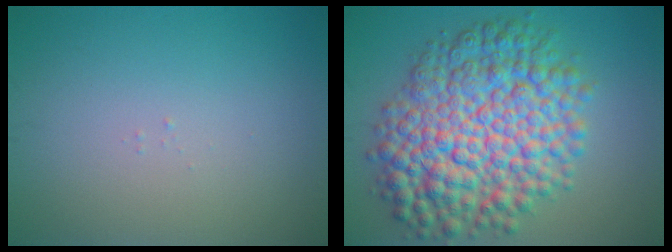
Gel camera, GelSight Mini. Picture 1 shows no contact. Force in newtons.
{"total": 11.7, "press": 11.7, "slide": 0.2}